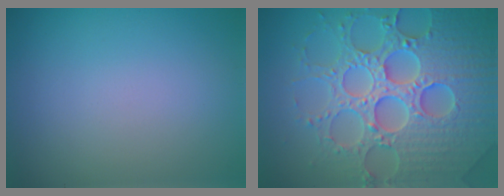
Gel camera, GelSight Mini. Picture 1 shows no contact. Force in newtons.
{"total": 8.0, "press": 7.8, "slide": 1.7}